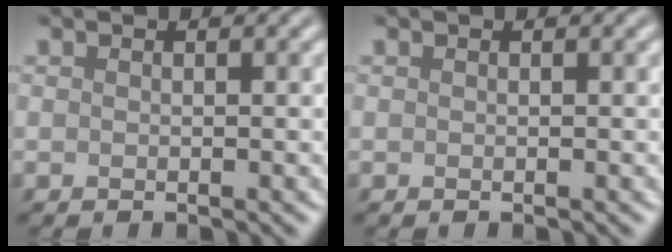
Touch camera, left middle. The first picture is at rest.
{"total": 0.0}